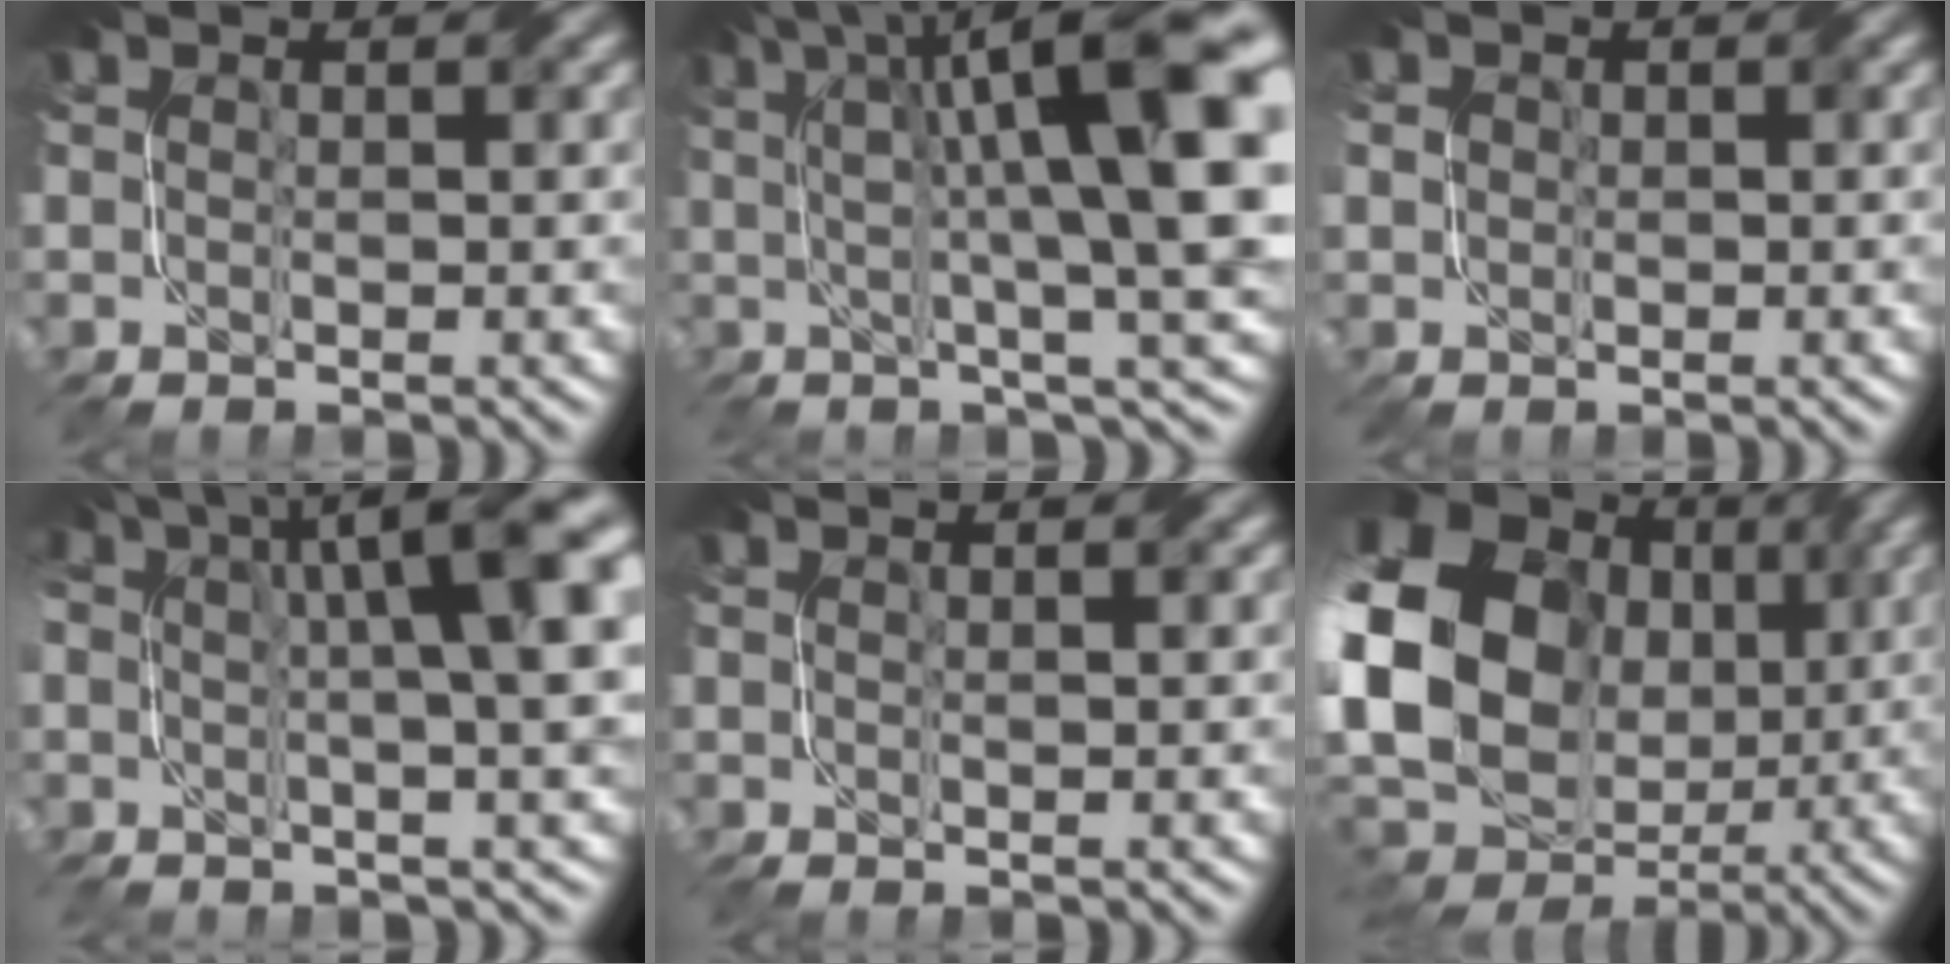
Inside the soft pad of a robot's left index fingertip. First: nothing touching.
{"total": 14.9, "force": [4.3, 3.5, 13.9], "torque": [-0.185, 0.014, 0.082]}
{"total": 0.9, "force": [0.2, 0.8, -0.2], "torque": [0.009, 0.000, 0.002]}
{"total": 12.1, "force": [2.1, 3.7, 11.4], "torque": [-0.130, 0.020, 0.028]}
{"total": 1.3, "force": [0.2, 0.4, 1.2], "torque": [-0.012, 0.000, 0.004]}
{"total": 22.3, "force": [1.9, 18.4, 12.4], "torque": [-0.262, -0.013, 0.005]}